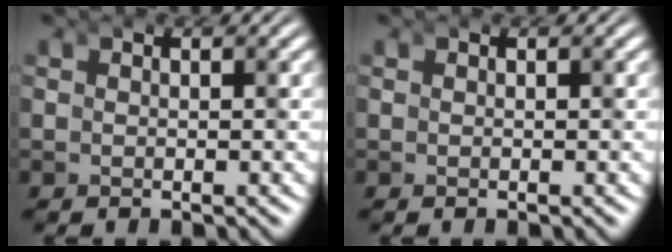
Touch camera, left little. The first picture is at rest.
{"total": 0.0}